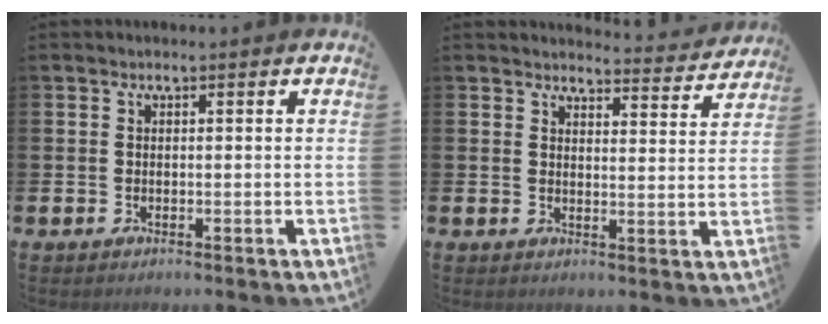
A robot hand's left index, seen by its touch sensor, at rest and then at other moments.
{"total": 3.8, "force": [3.8, 0.3, 0.2], "torque": [-0.006, -0.034, 0.063]}